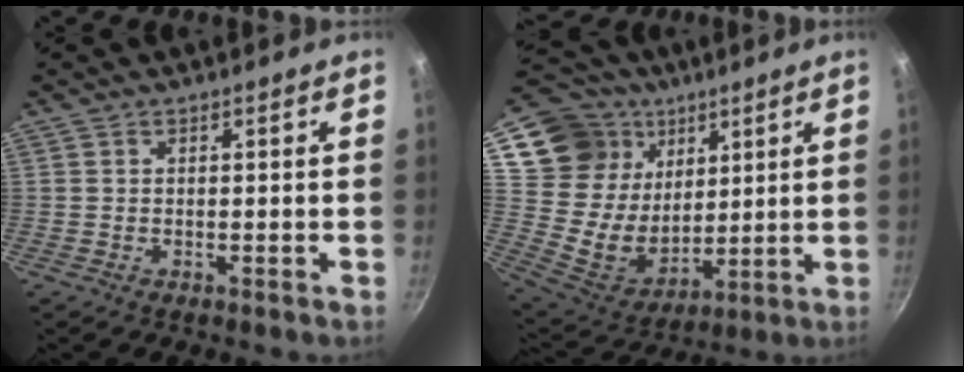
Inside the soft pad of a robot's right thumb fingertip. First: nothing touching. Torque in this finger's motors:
{"motor_torque": [-1.62, 1.61, 0.21, -0.13, 0.15]}